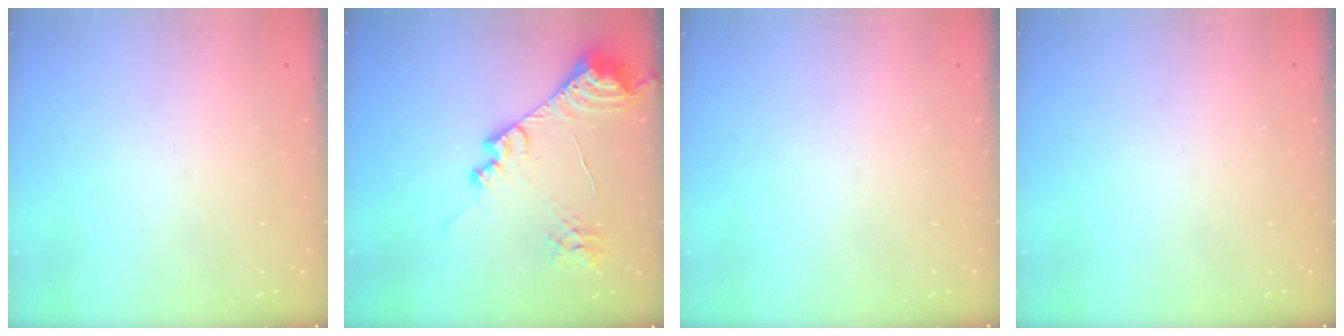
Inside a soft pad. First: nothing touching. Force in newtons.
{"total": 18.4, "press": 18.2, "slide": 2.1}
{"total": 0.0}
{"total": 0.0}